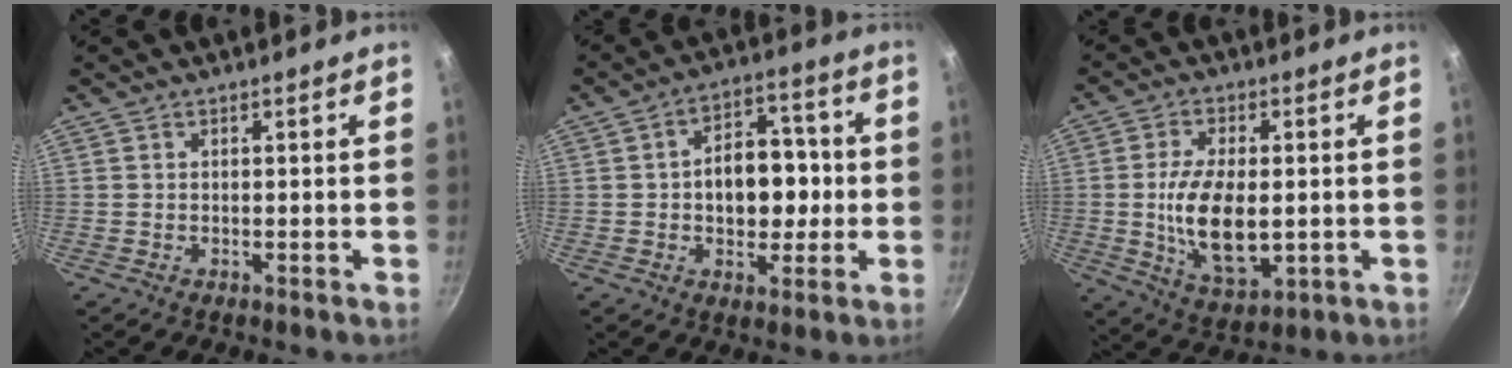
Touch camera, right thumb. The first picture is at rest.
{"total": 11.7, "force": [-0.4, 7.7, 8.9], "torque": [-0.088, 0.025, -0.008]}
{"total": 13.3, "force": [-0.9, 6.8, 11.3], "torque": [-0.196, -0.011, -0.007]}